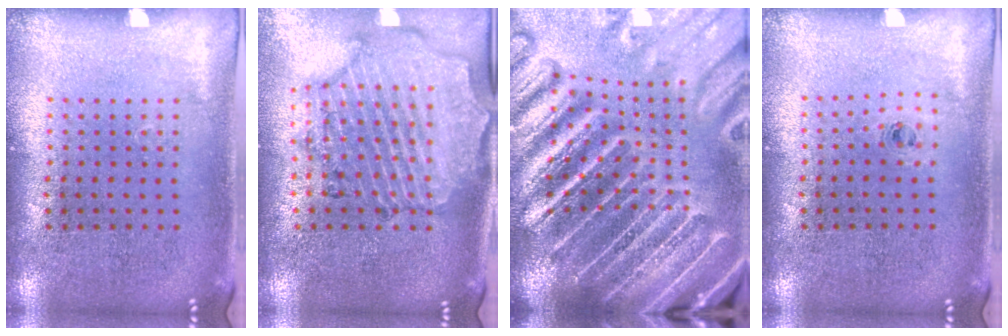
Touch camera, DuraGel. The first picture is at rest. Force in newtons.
{"total": 1.6, "press": 1.6, "slide": 0.4}
{"total": 5.7, "press": 5.0, "slide": 2.8}
{"total": 0.5, "press": 0.3, "slide": 0.5}